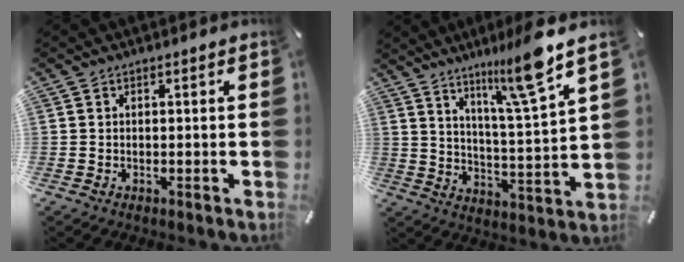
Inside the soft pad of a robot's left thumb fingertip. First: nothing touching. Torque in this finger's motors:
{"motor_torque": [0.43, -0.01, 0.65, -0.66, 0.10]}